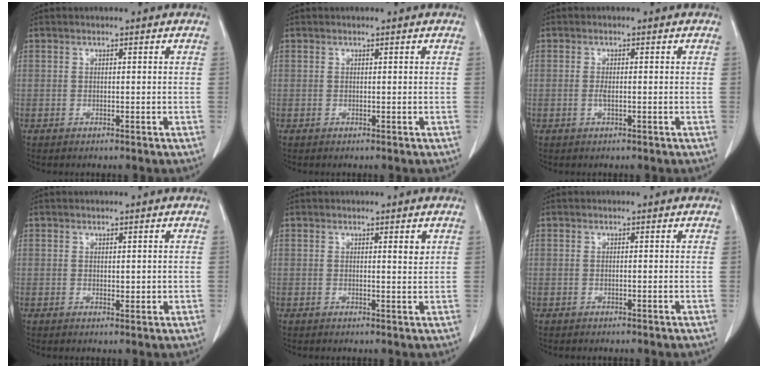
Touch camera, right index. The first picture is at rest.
{"total": 0.0}
{"total": 1.3, "force": [-0.2, 0.3, 1.2], "torque": [-0.028, -0.002, -0.003]}
{"total": 1.4, "force": [0.3, 0.8, 1.1], "torque": [-0.014, -0.006, 0.008]}
{"total": 1.5, "force": [0.7, 0.2, 1.3], "torque": [-0.021, -0.003, 0.010]}
{"total": 0.0}